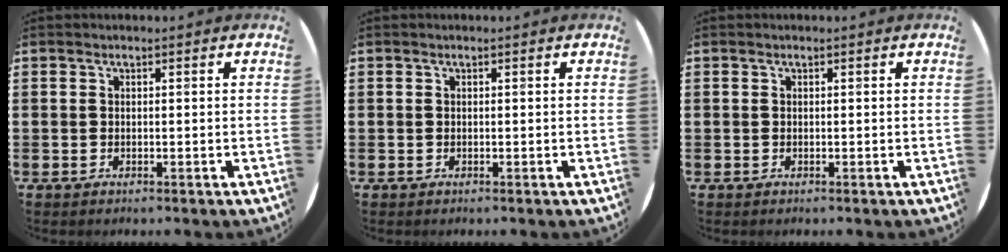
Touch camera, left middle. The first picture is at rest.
{"total": 0.0}
{"total": 0.0}